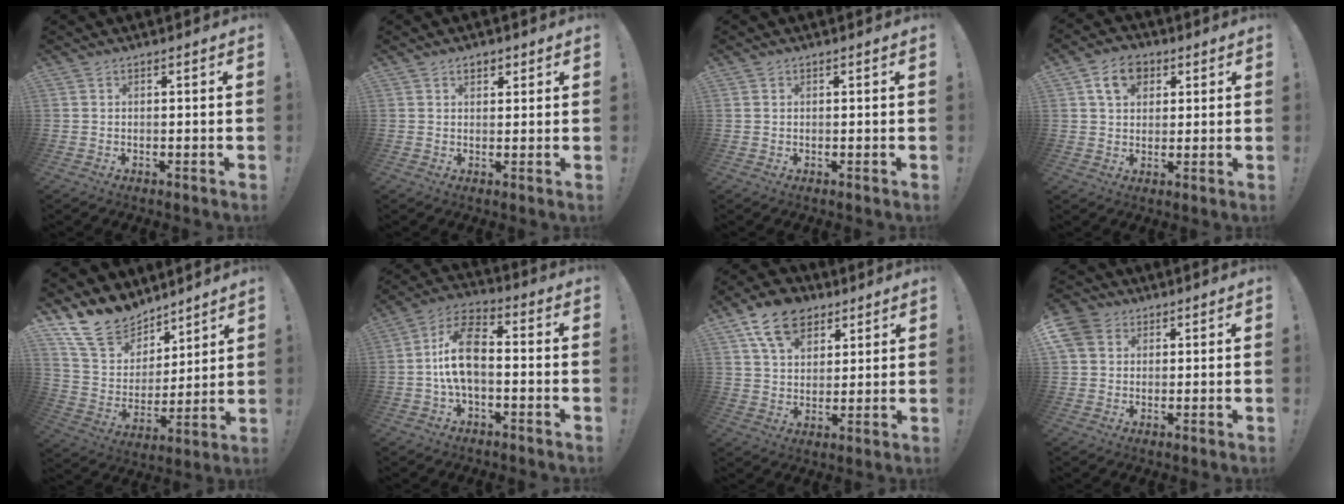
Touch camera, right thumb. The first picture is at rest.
{"total": 2.3, "force": [1.2, 1.7, 0.9], "torque": [-0.004, -0.005, 0.018]}
{"total": 0.6, "force": [0.3, 0.6, 0.0], "torque": [0.003, 0.000, 0.004]}
{"total": 8.8, "force": [3.9, 6.6, 4.3], "torque": [-0.069, 0.003, 0.076]}
{"total": 15.5, "force": [12.1, 8.7, 4.3], "torque": [-0.096, -0.084, 0.233]}
{"total": 12.4, "force": [-1.3, 6.8, 10.3], "torque": [-0.204, 0.019, -0.022]}
{"total": 13.1, "force": [7.6, 8.9, 6.0], "torque": [-0.092, -0.036, 0.144]}
{"total": 7.2, "force": [2.8, 5.8, 3.2], "torque": [-0.059, -0.007, 0.057]}